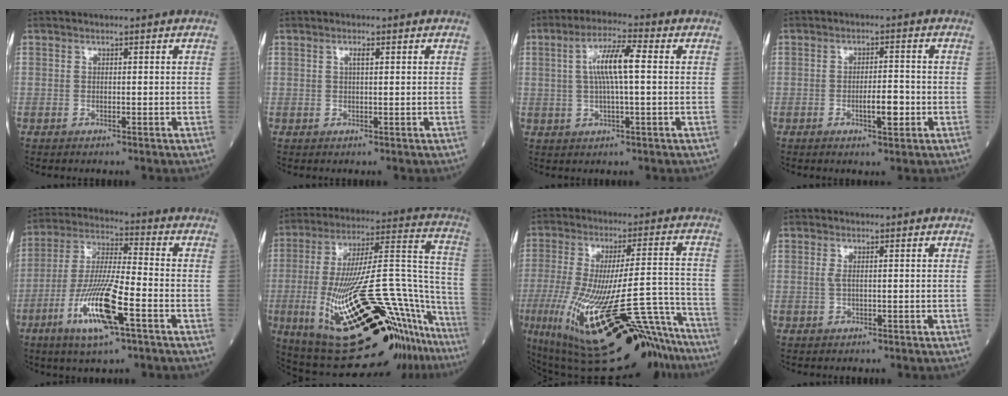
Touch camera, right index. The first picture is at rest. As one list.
[{"total": 1.2, "force": [0.5, 0.2, 1.1], "torque": [-0.023, 0.001, 0.009]}, {"total": 7.7, "force": [1.2, 0.9, 7.5], "torque": [-0.147, 0.012, 0.019]}, {"total": 3.9, "force": [-1.3, 0.7, 3.6], "torque": [-0.056, 0.001, -0.019]}, {"total": 16.5, "force": [-7.0, 1.6, 14.8], "torque": [-0.303, -0.021, -0.130]}, {"total": 32.7, "force": [-18.6, 6.2, 26.2], "torque": [-0.347, 0.014, -0.291]}, {"total": 29.0, "force": [-19.6, 5.3, 20.7], "torque": [-0.297, -0.012, -0.290]}, {"total": 1.1, "force": [0.2, 0.0, 1.1], "torque": [-0.031, -0.002, 0.002]}]